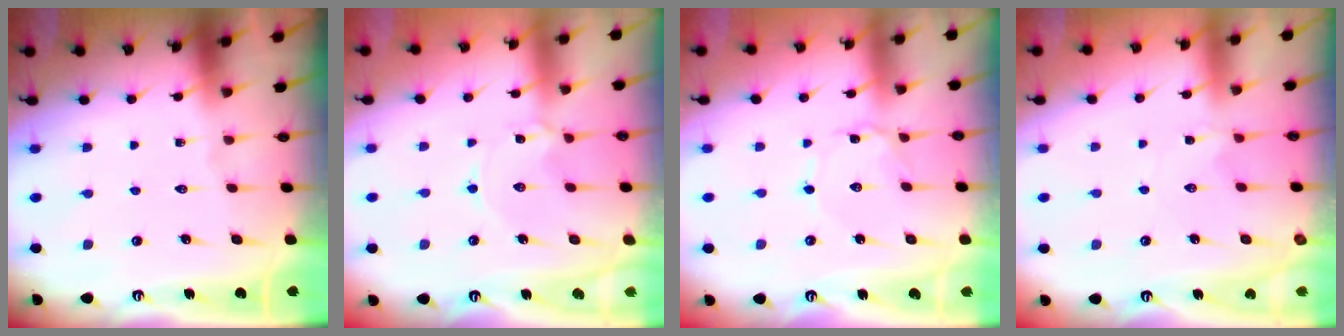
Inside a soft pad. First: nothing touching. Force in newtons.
{"total": 2.2, "press": 2.2, "slide": 0.2}
{"total": 0.7, "press": 0.7, "slide": 0.1}
{"total": 2.1, "press": 2.1, "slide": 0.2}